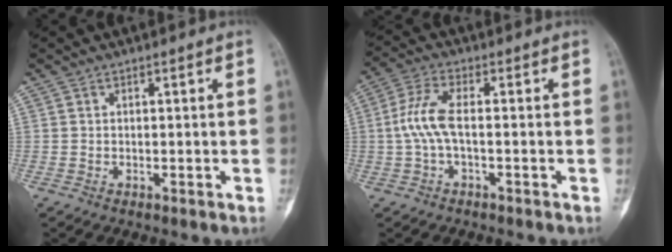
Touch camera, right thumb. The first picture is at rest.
{"total": 6.8, "force": [-0.6, 2.6, 6.3], "torque": [-0.152, 0.020, -0.017]}